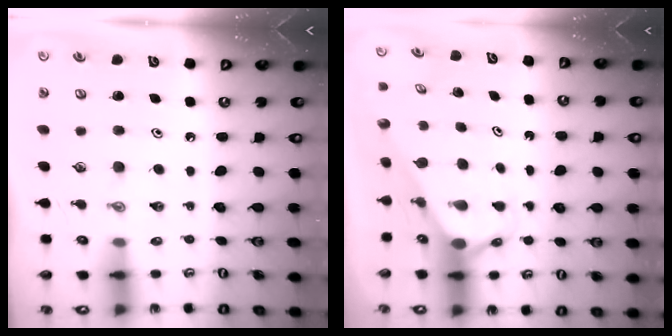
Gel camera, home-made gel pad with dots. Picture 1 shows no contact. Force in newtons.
{"total": 2.9, "press": 2.9, "slide": 0.0}